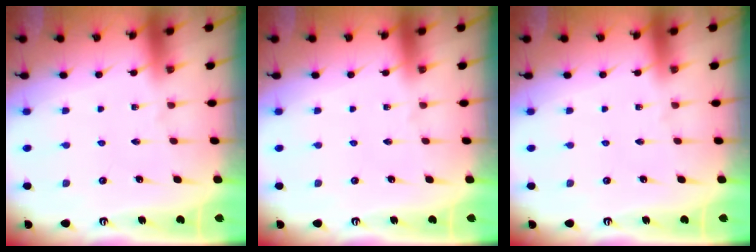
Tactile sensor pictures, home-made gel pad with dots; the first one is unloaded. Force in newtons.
{"total": 0.0}
{"total": 0.0}